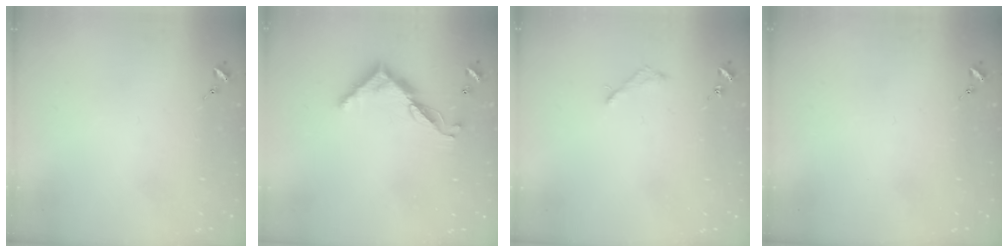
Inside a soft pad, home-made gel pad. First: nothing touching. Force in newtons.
{"total": 10.6, "press": 10.6, "slide": 0.4}
{"total": 2.2, "press": 2.2, "slide": 0.2}
{"total": 0.0}